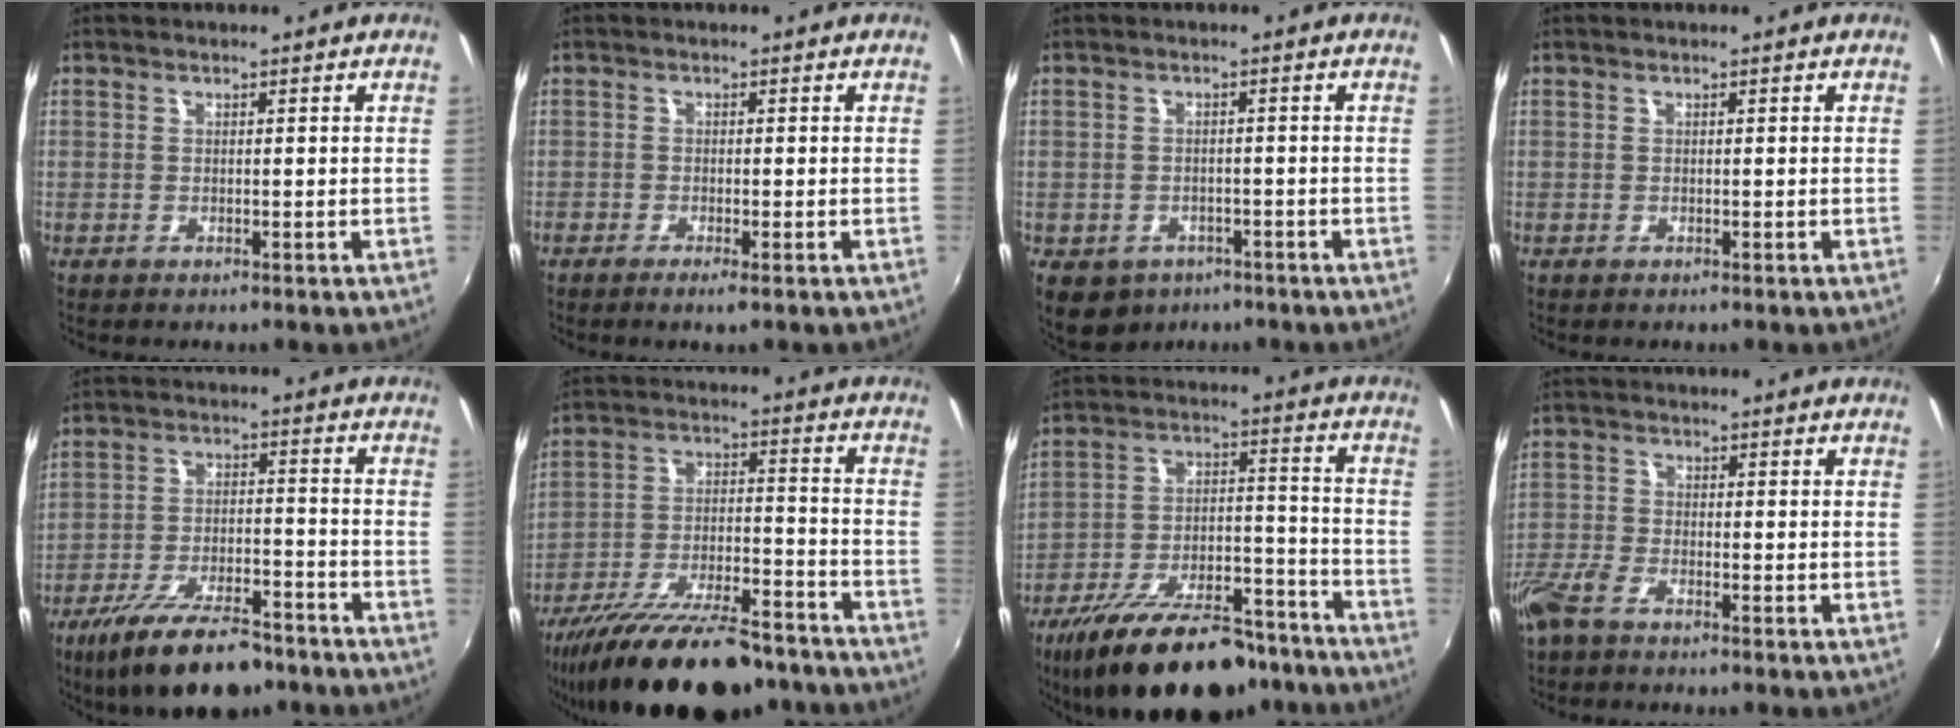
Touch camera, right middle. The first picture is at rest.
{"total": 1.7, "force": [-1.1, 0.1, 1.2], "torque": [-0.031, -0.006, -0.024]}
{"total": 8.1, "force": [-4.5, 5.8, 3.4], "torque": [-0.084, -0.018, -0.054]}
{"total": 0.0}
{"total": 16.4, "force": [-12.2, 5.5, 9.4], "torque": [-0.188, -0.025, -0.196]}
{"total": 23.6, "force": [-18.7, 7.0, 12.5], "torque": [-0.224, -0.032, -0.280]}
{"total": 25.2, "force": [-19.3, 9.5, 13.2], "torque": [-0.237, -0.005, -0.279]}
{"total": 4.8, "force": [-3.7, 1.6, 2.6], "torque": [-0.073, -0.005, -0.081]}